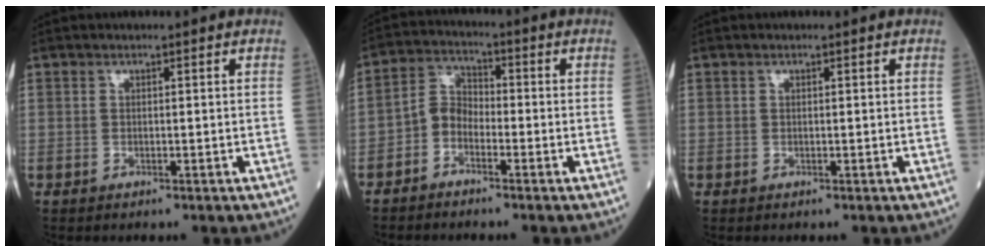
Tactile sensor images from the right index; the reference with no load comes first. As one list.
[{"total": 3.9, "force": [-2.2, 2.7, 1.8], "torque": [-0.023, 0.013, -0.052]}, {"total": 0.0}]